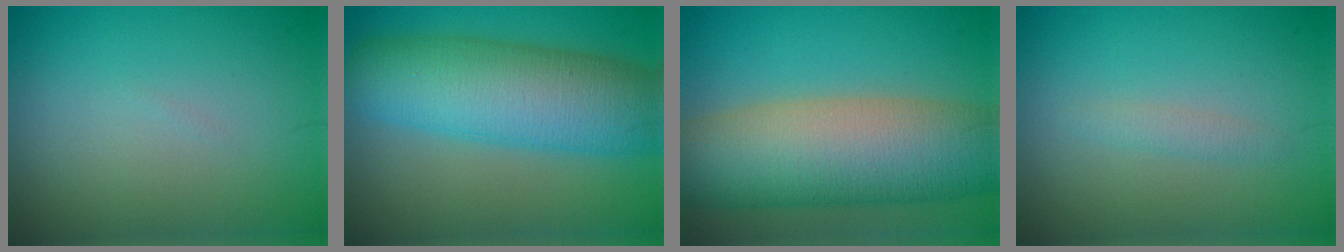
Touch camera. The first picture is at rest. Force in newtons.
{"total": 10.1, "press": 10.1, "slide": 0.3}
{"total": 12.8, "press": 12.8, "slide": 0.5}
{"total": 1.1, "press": 1.1, "slide": 0.1}